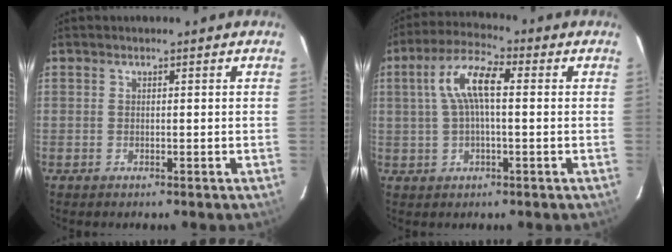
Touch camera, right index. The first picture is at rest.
{"total": 8.4, "force": [1.1, 2.7, 7.8], "torque": [-0.157, 0.021, 0.021]}